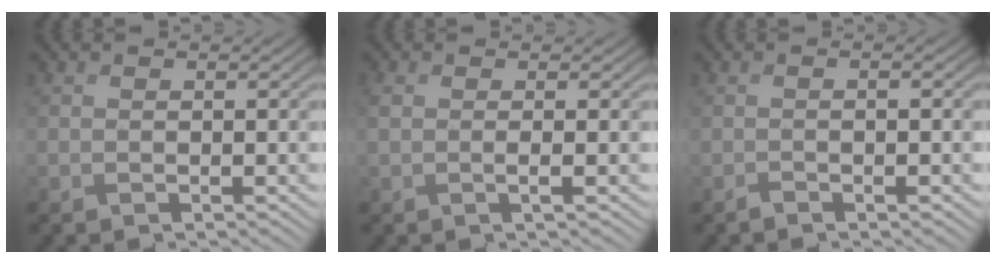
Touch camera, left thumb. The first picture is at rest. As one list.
[{"total": 1.2, "force": [0.4, -0.3, 1.1], "torque": [-0.026, 0.001, 0.004]}, {"total": 1.2, "force": [-0.5, -0.1, 1.0], "torque": [-0.019, 0.003, -0.010]}]